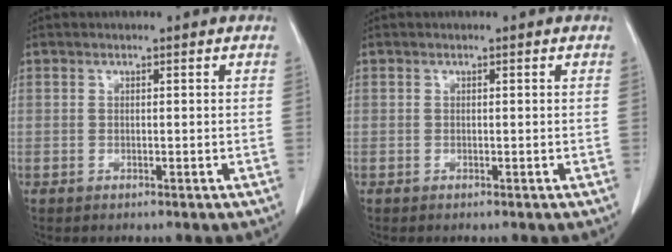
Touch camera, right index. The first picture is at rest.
{"total": 0.0}